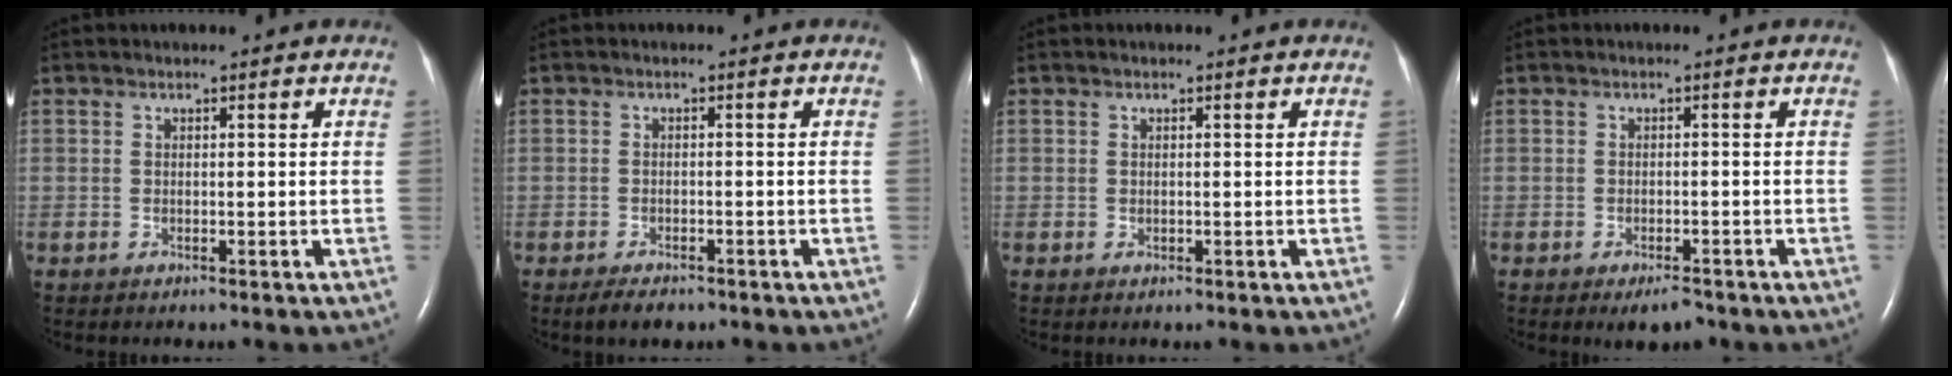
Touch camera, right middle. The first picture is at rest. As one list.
[{"total": 3.0, "force": [-2.2, 1.2, 1.6], "torque": [-0.030, -0.004, -0.030]}, {"total": 0.0}, {"total": 2.8, "force": [-2.0, 1.0, 1.7], "torque": [-0.025, -0.003, -0.024]}]